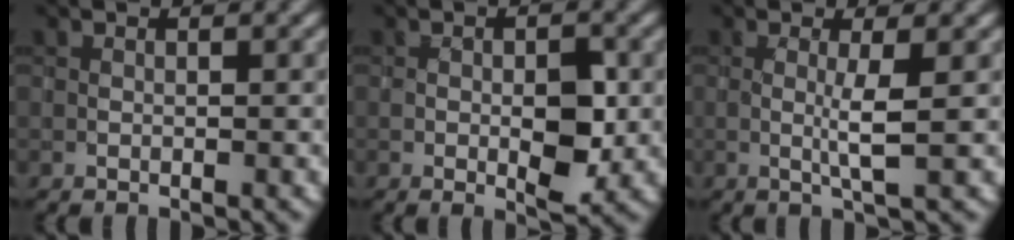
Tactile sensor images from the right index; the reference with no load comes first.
{"total": 3.9, "force": [-0.4, 1.8, 3.4], "torque": [-0.058, -0.006, -0.004]}
{"total": 2.3, "force": [0.1, 0.0, 2.3], "torque": [-0.049, -0.003, 0.000]}